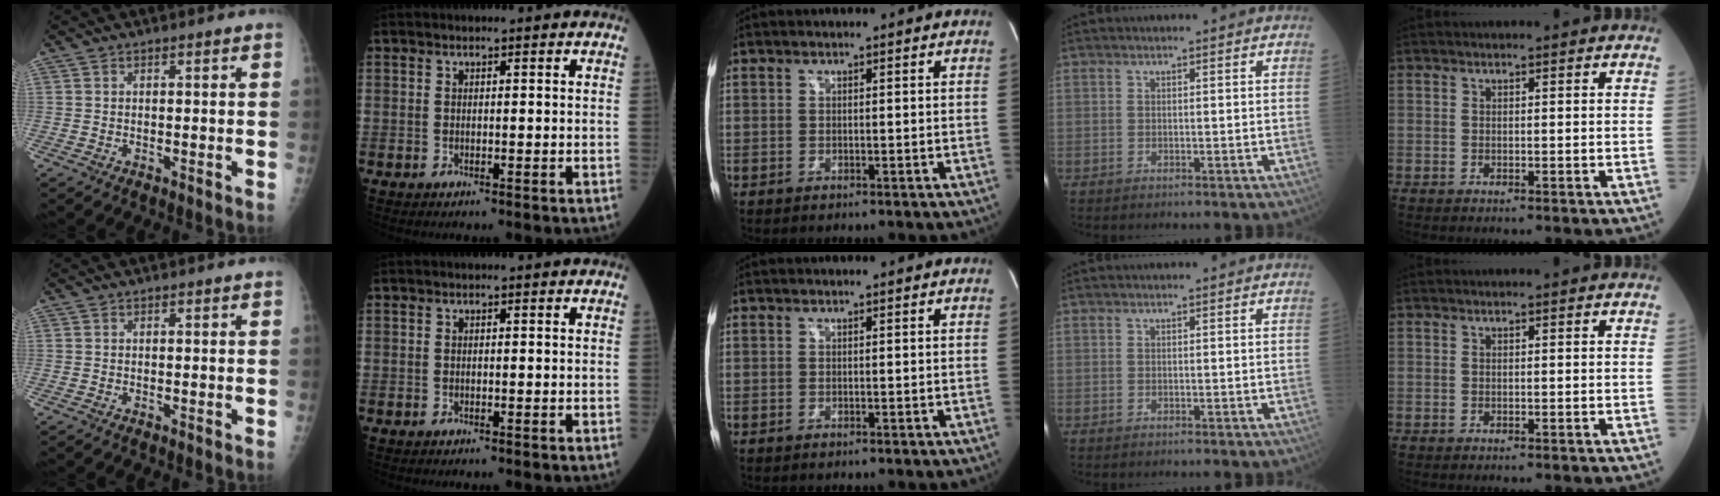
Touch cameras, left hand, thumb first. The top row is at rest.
{}